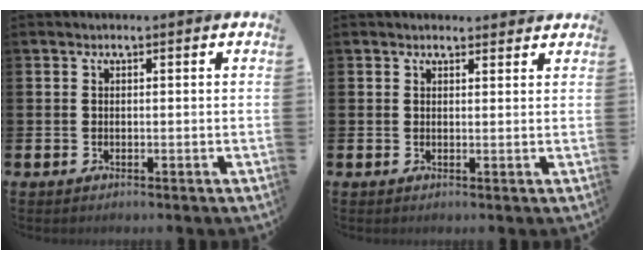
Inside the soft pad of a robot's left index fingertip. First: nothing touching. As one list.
[{"total": 1.6, "force": [1.5, 0.4, 0.0], "torque": [0.015, -0.006, 0.024]}]